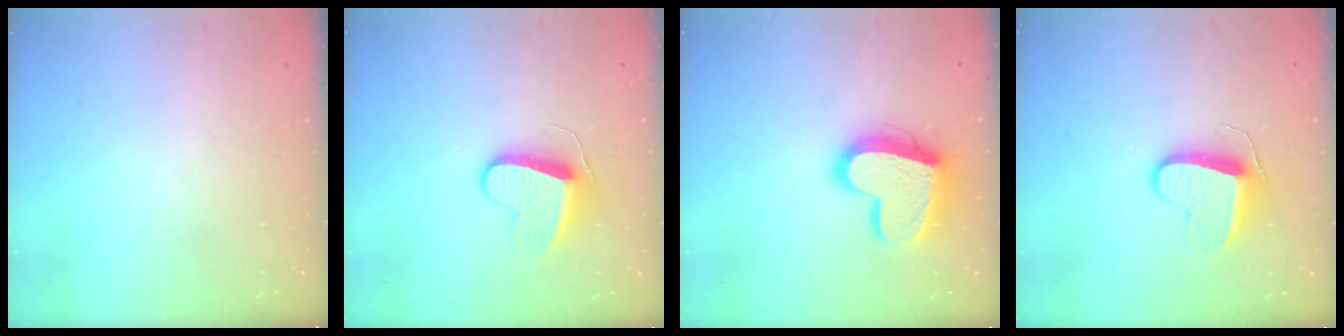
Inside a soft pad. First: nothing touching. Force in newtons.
{"total": 10.9, "press": 10.9, "slide": 0.7}
{"total": 16.7, "press": 16.6, "slide": 1.4}
{"total": 11.2, "press": 11.1, "slide": 0.8}